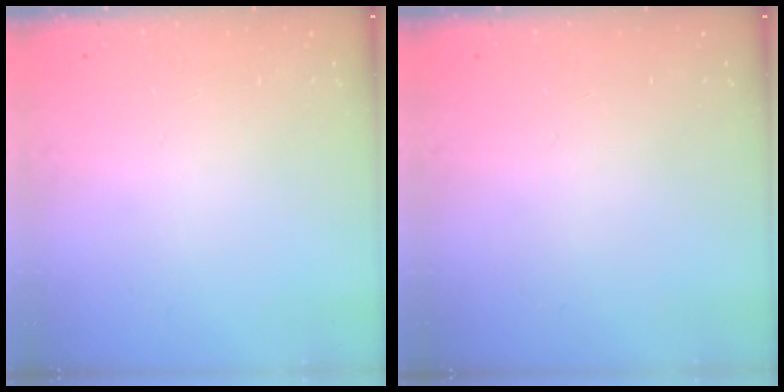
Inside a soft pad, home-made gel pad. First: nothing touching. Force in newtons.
{"total": 0.0}